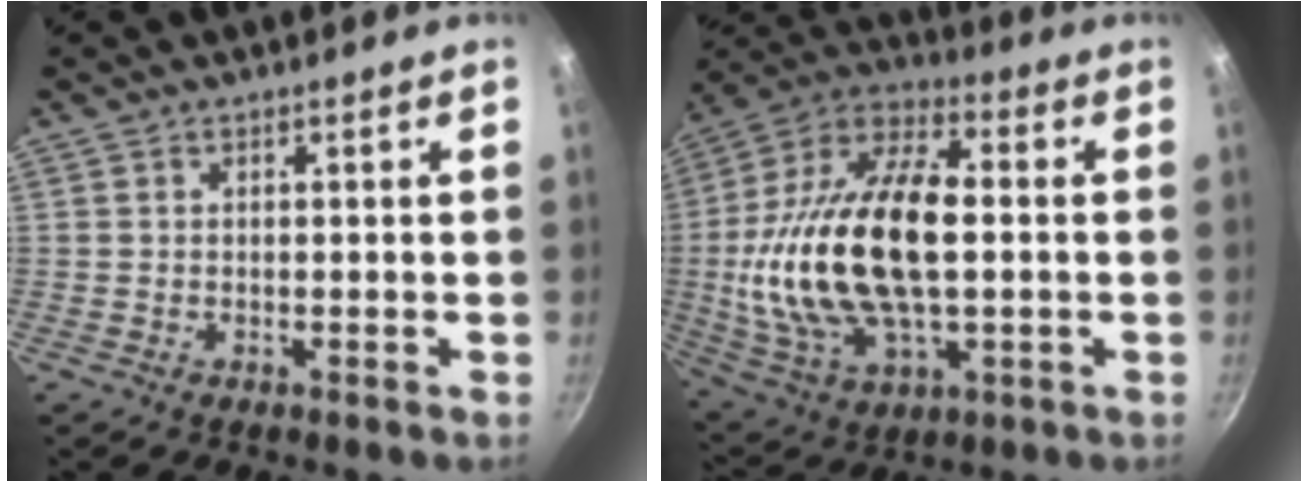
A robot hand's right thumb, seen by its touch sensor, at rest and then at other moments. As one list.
[{"total": 26.6, "force": [-0.4, 14.1, 22.6], "torque": [-0.439, 0.026, -0.006]}]